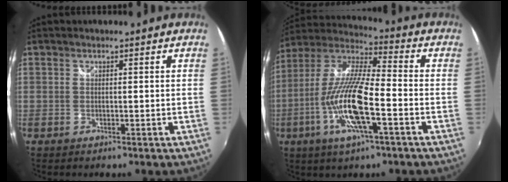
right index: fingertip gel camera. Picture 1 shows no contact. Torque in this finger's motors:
{"motor_torque": [2.14, 0.00, 1.05, 0.21]}